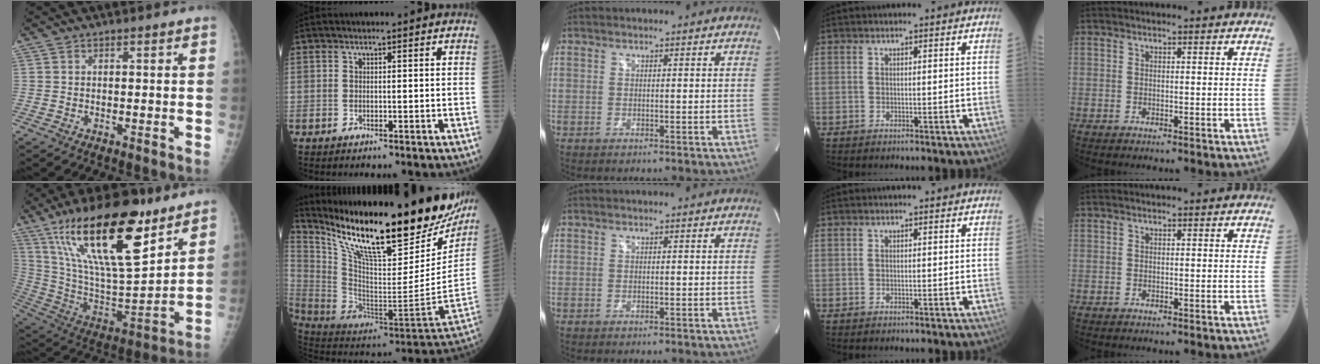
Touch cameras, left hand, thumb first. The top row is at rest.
{"thumb": {"total": 27.0, "force": [16.1, 8.6, 19.9], "torque": [-0.334, -0.057, 0.286]}, "index": {"total": 32.2, "force": [24.3, 7.1, 20.0], "torque": [-0.339, -0.039, 0.367]}}